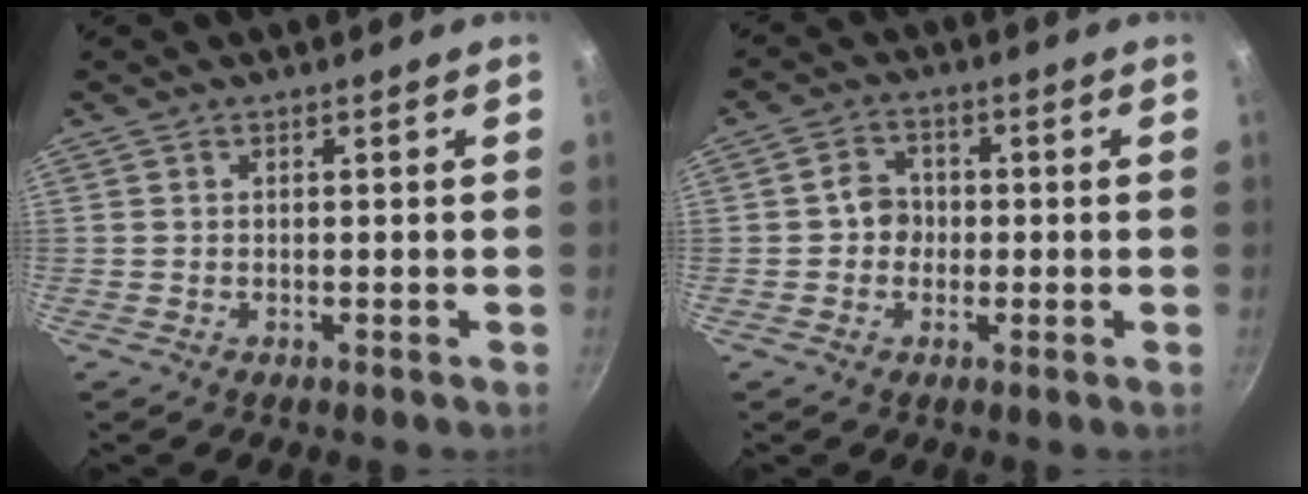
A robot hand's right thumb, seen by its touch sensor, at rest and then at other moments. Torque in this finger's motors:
{"motor_torque": [0.19, -0.36, 0.25, 0.20, 0.00]}